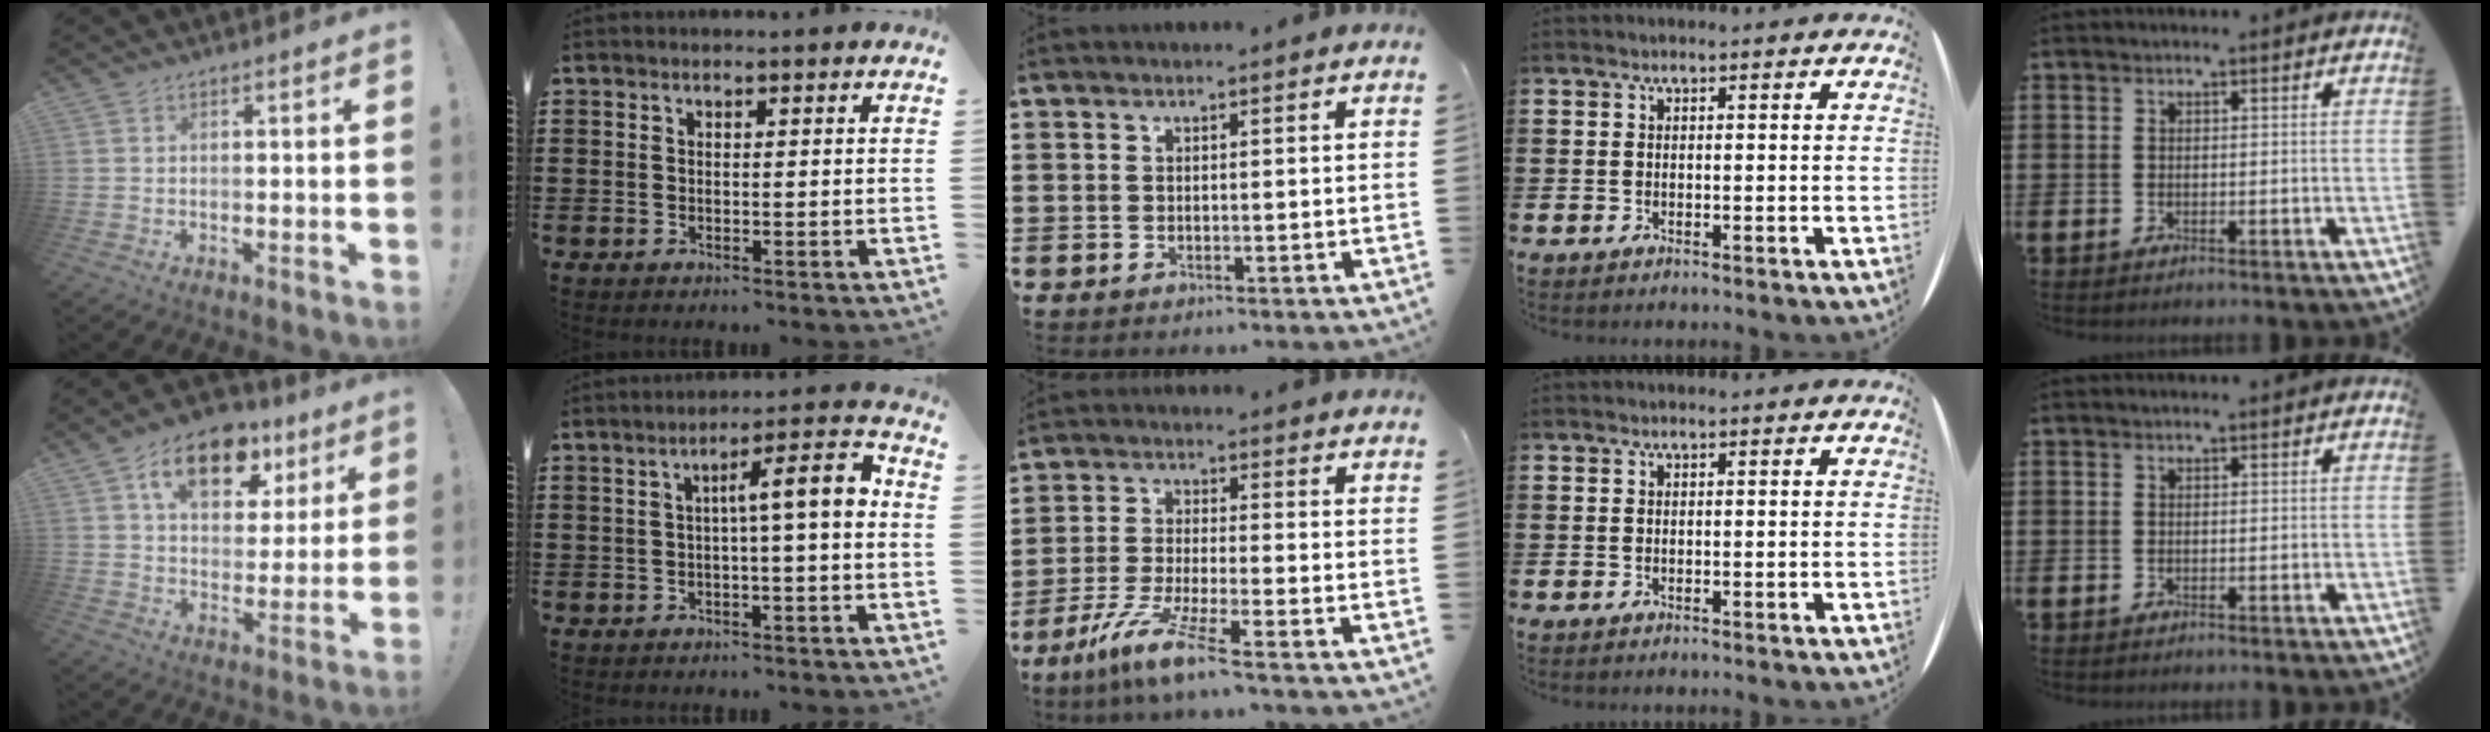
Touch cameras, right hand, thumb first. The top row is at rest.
{"thumb": {"total": 16.2, "force": [8.9, 9.5, 9.6], "torque": [-0.145, -0.037, 0.157]}, "index": {"total": 6.8, "force": [0.2, 0.8, 6.7], "torque": [-0.112, -0.002, -0.007]}, "middle": {"total": 7.4, "force": [-5.2, 0.0, 5.2], "torque": [-0.116, -0.019, -0.103]}}